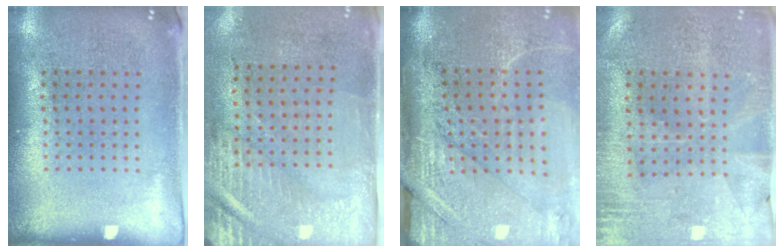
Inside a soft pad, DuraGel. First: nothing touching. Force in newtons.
{"total": 3.0, "press": 2.5, "slide": 1.6}
{"total": 4.4, "press": 3.8, "slide": 2.2}
{"total": 0.5, "press": 0.3, "slide": 0.4}